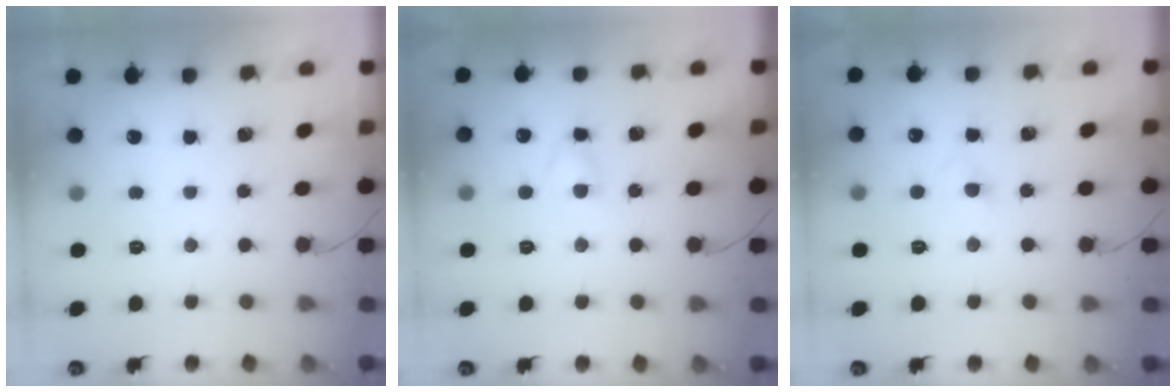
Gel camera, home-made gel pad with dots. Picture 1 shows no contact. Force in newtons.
{"total": 3.1, "press": 3.0, "slide": 0.7}
{"total": 2.1, "press": 1.9, "slide": 0.9}